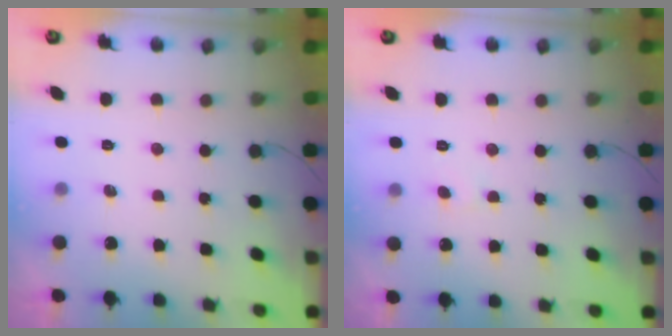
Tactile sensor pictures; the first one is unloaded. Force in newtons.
{"total": 3.6, "press": 3.6, "slide": 0.3}